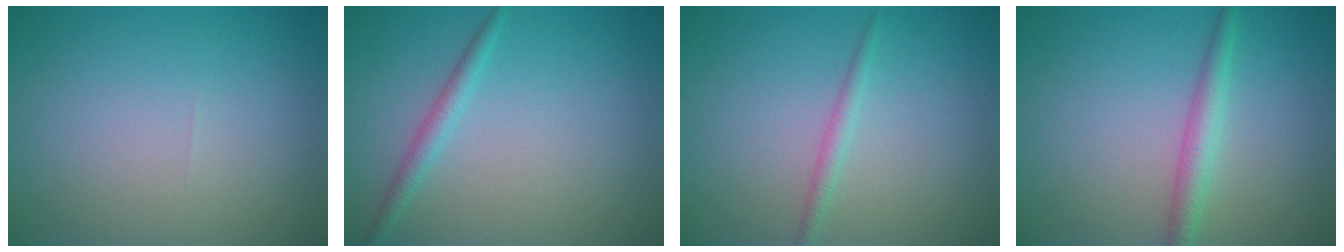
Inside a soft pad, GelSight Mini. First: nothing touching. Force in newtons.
{"total": 1.6, "press": 1.6, "slide": 0.1}
{"total": 1.2, "press": 1.2, "slide": 0.1}
{"total": 2.4, "press": 2.4, "slide": 0.0}